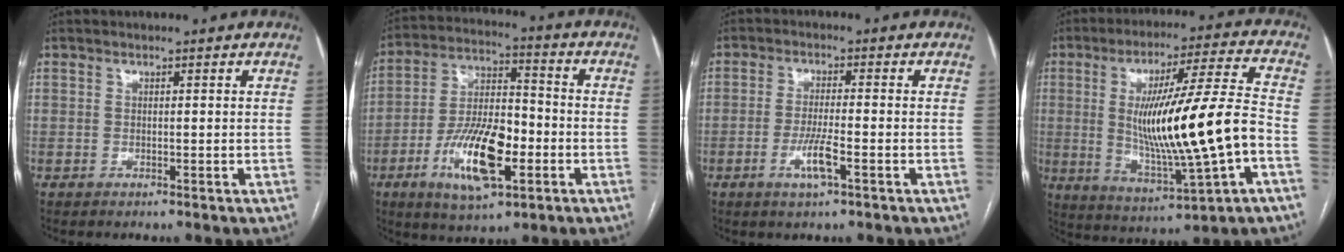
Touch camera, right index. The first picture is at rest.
{"total": 14.6, "force": [-5.1, 5.1, 12.7], "torque": [-0.244, 0.004, -0.085]}
{"total": 4.8, "force": [-2.0, 0.3, 4.4], "torque": [-0.087, -0.008, -0.038]}
{"total": 19.3, "force": [-2.4, 1.0, 19.1], "torque": [-0.338, -0.005, -0.030]}